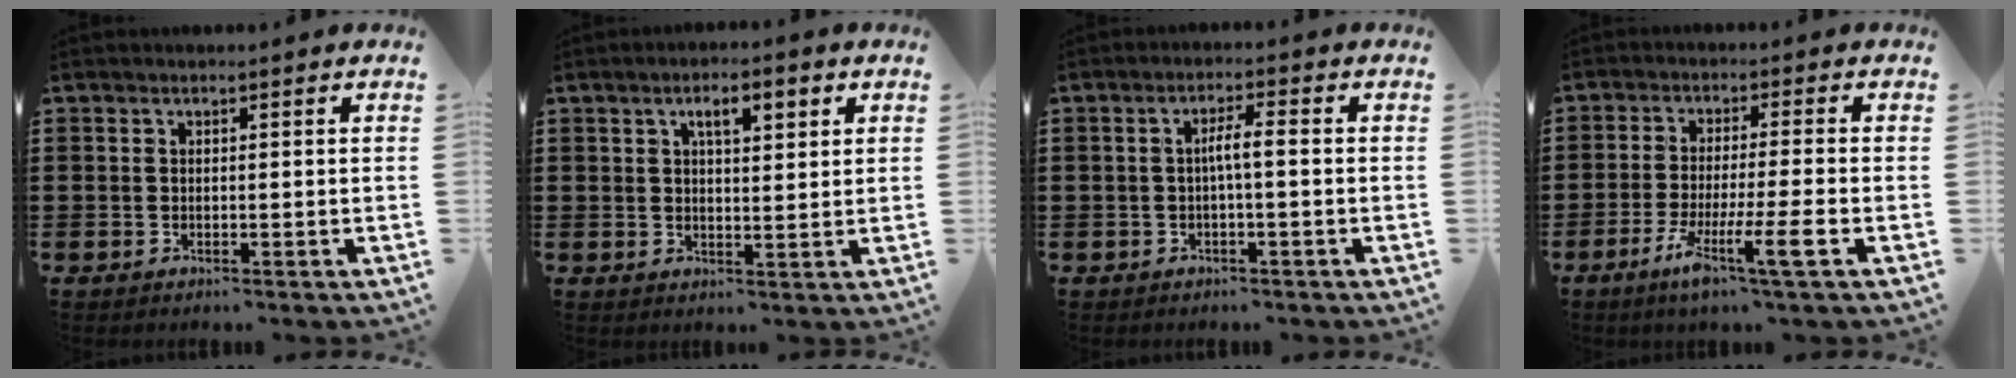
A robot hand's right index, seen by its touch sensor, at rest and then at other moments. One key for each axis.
{"total": 4.0, "fx": 1.8, "fy": 1.1, "fz": 3.3, "tx": -0.062, "ty": 0.003, "tz": 0.027}
{"total": 2.8, "fx": -0.4, "fy": 0.2, "fz": 2.8, "tx": -0.052, "ty": 0.000, "tz": -0.010}
{"total": 7.5, "fx": -3.7, "fy": -0.1, "fz": 6.6, "tx": -0.128, "ty": -0.020, "tz": -0.068}